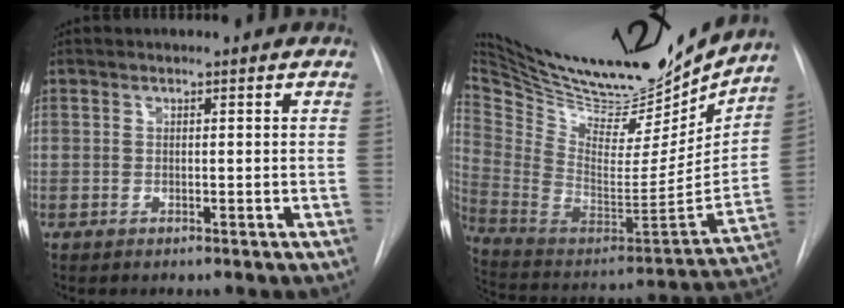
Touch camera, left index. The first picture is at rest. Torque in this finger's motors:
{"motor_torque": [0.11, -0.80, 0.05, 0.02]}